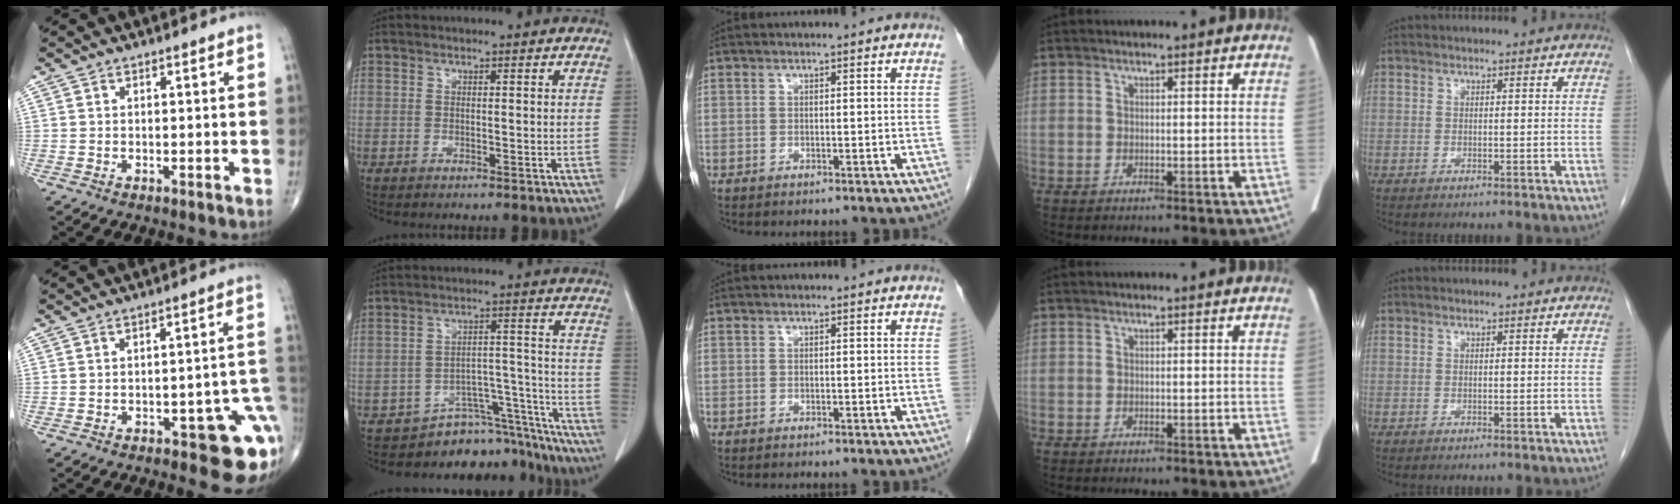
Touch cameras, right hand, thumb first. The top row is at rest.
{"thumb": {"total": 11.3, "force": [-4.4, 3.9, 9.6], "torque": [-0.082, 0.026, -0.046]}, "index": {"total": 10.5, "force": [-9.9, 3.6, -0.5], "torque": [0.042, 0.083, -0.139]}}